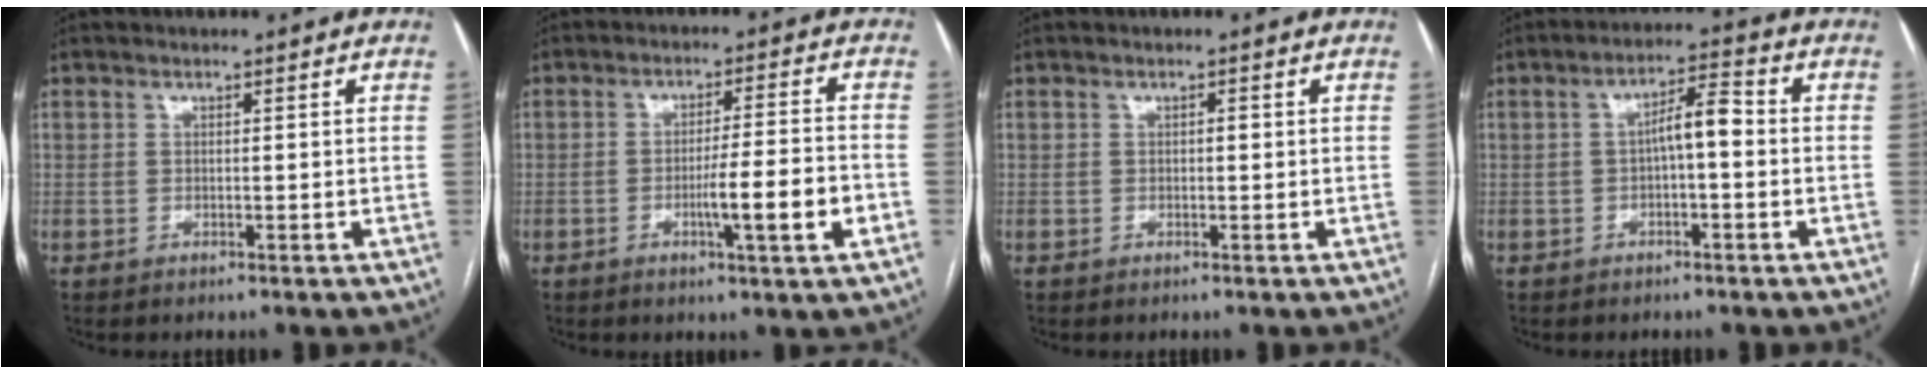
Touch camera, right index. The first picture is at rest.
{"total": 8.5, "force": [-2.8, -0.1, 8.0], "torque": [-0.123, -0.003, -0.044]}
{"total": 0.7, "force": [0.0, 0.3, 0.6], "torque": [-0.008, 0.002, -0.001]}
{"total": 5.2, "force": [-0.3, 1.2, 5.0], "torque": [-0.080, 0.022, -0.006]}